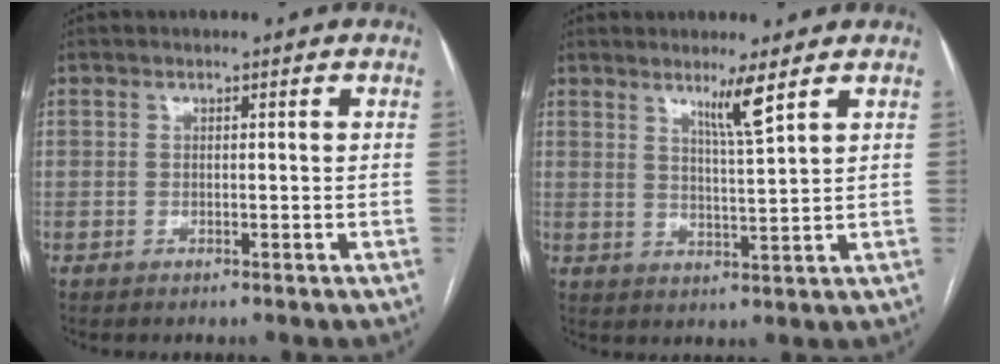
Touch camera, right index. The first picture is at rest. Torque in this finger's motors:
{"motor_torque": [0.19, 0.17, 0.10, 0.06]}